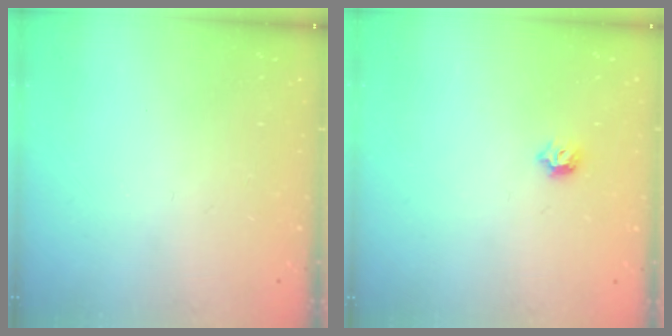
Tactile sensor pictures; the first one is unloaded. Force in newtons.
{"total": 6.1, "press": 6.0, "slide": 1.1}